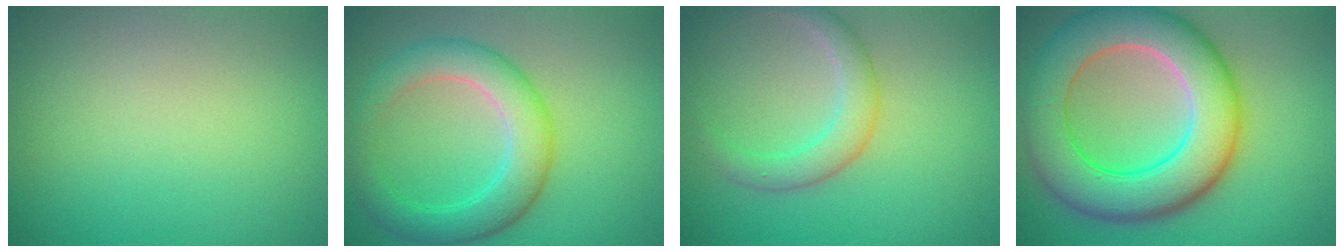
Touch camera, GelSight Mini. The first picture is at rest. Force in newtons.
{"total": 5.1, "press": 5.1, "slide": 0.1}
{"total": 2.8, "press": 2.8, "slide": 0.2}
{"total": 10.2, "press": 10.2, "slide": 0.6}